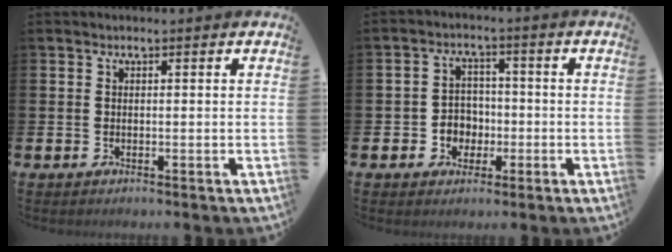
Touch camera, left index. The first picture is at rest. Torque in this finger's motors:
{"motor_torque": [0.47, 0.42, 0.08, 0.06]}